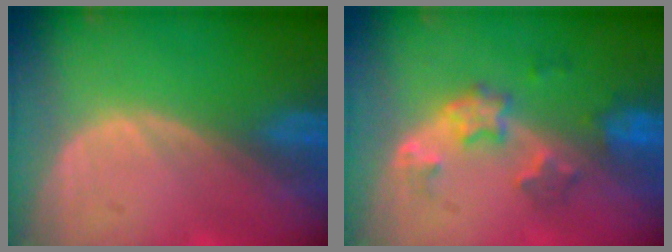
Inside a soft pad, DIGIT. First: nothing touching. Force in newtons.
{"total": 6.0, "press": 5.5, "slide": 2.4}